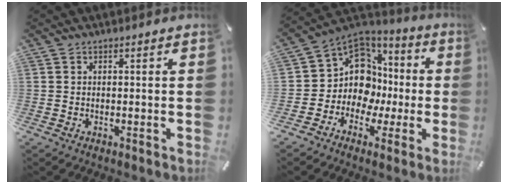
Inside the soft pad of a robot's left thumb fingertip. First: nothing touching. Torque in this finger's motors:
{"motor_torque": [0.02, 0.90, 0.10, 0.14, 0.06]}